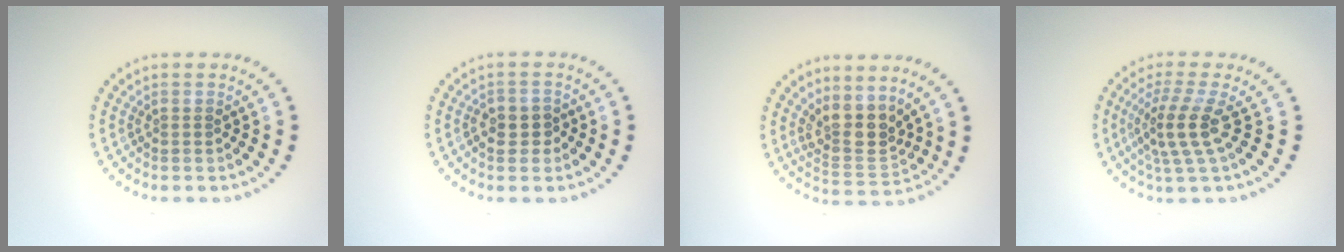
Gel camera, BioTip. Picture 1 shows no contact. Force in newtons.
{"total": 2.3, "press": 2.1, "slide": 0.8}
{"total": 3.6, "press": 2.8, "slide": 2.3}
{"total": 3.6, "press": 2.6, "slide": 2.4}